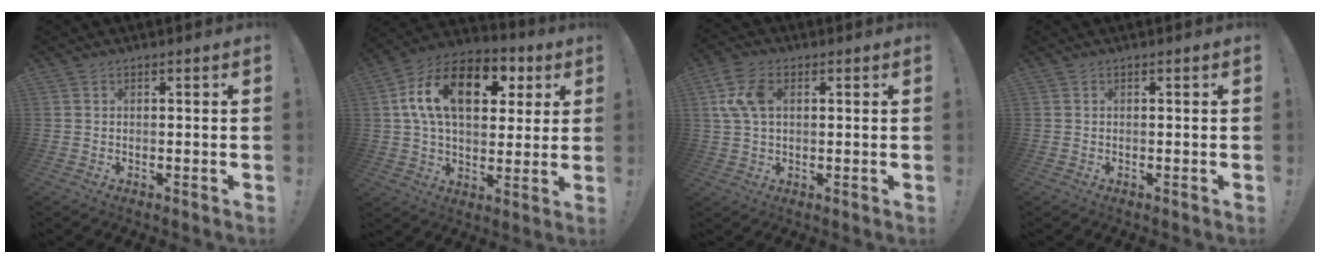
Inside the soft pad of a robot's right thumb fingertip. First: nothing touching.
{"total": 19.4, "force": [6.1, 12.0, 14.0], "torque": [-0.223, -0.006, 0.103]}
{"total": 9.1, "force": [2.2, 5.6, 6.8], "torque": [-0.145, 0.010, 0.043]}
{"total": 0.0}